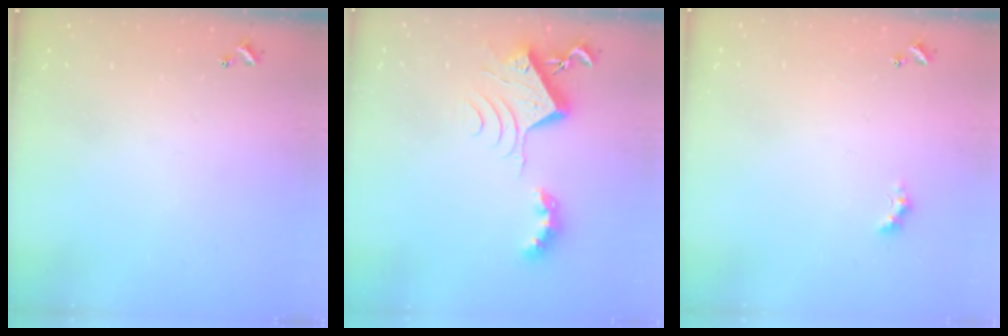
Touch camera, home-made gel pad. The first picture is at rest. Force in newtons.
{"total": 9.5, "press": 9.4, "slide": 1.1}
{"total": 1.1, "press": 1.1, "slide": 0.4}